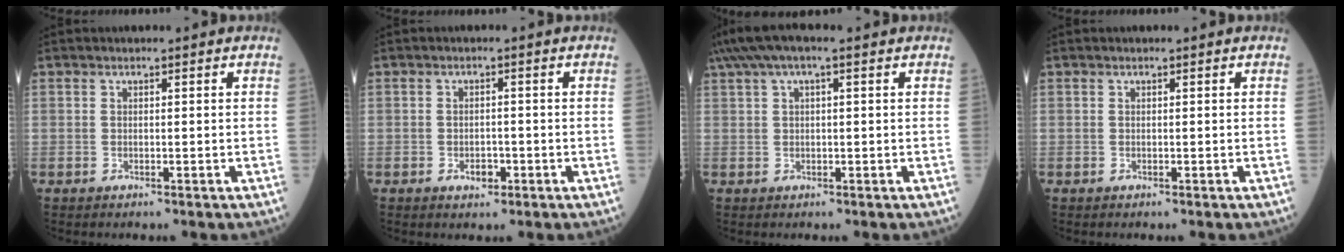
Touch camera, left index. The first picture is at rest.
{"total": 2.3, "force": [-1.2, 1.3, 1.4], "torque": [-0.018, 0.003, -0.014]}
{"total": 5.8, "force": [3.2, 1.2, 4.6], "torque": [-0.095, 0.043, 0.059]}
{"total": 0.0}